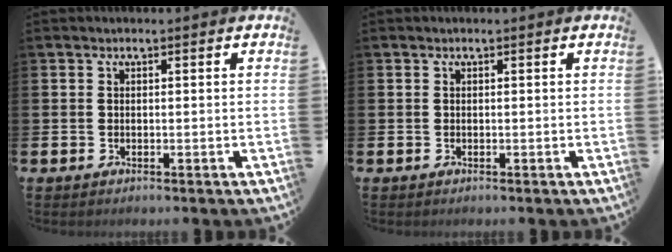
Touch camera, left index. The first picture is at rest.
{"total": 0.0}